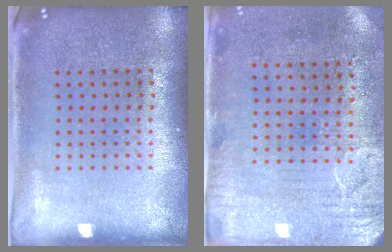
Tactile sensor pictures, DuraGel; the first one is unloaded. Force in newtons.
{"total": 3.3, "press": 2.7, "slide": 2.0}